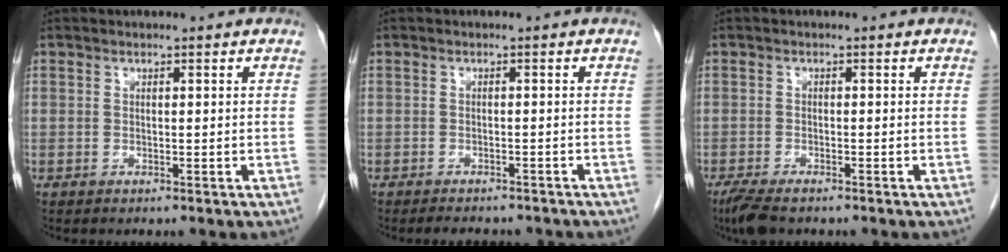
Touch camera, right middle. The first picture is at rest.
{"total": 5.6, "force": [-5.1, 1.7, 1.7], "torque": [-0.018, -0.003, -0.062]}
{"total": 4.5, "force": [-3.5, 1.2, 2.7], "torque": [-0.054, -0.012, -0.058]}